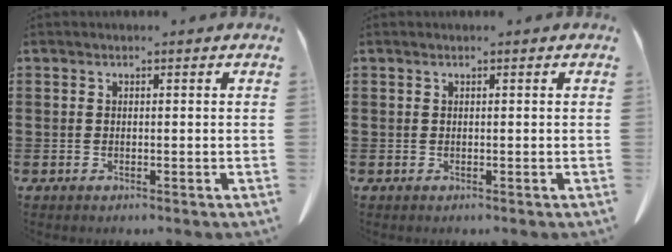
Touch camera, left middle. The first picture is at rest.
{"total": 0.0}